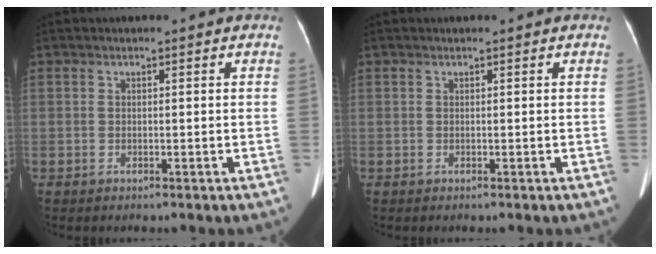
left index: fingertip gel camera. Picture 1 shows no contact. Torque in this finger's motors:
{"motor_torque": [0.03, 0.05, 0.01, 0.01]}